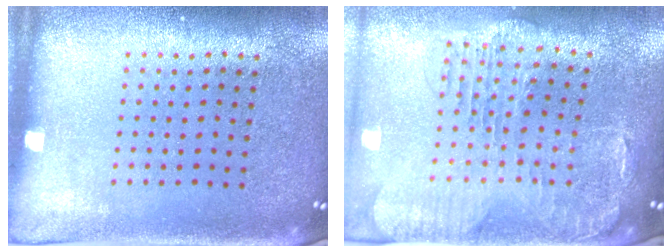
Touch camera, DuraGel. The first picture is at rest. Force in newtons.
{"total": 1.7, "press": 1.6, "slide": 0.6}